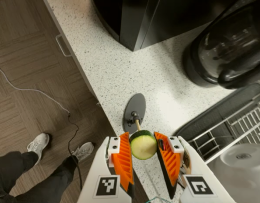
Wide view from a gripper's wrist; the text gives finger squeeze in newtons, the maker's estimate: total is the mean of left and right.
{"total": 10.0, "left": 10.1, "right": 9.9}